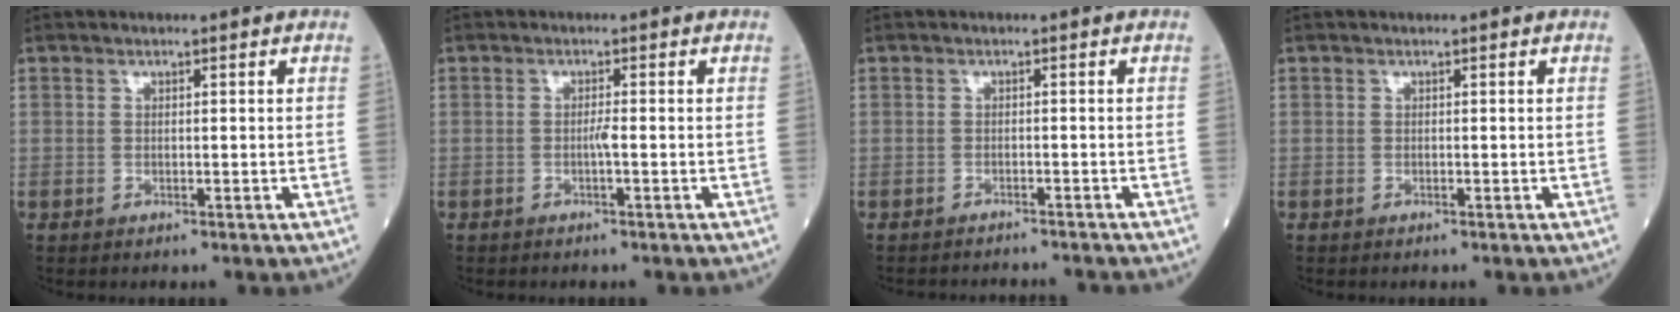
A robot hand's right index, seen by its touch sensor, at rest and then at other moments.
{"total": 1.2, "force": [-0.3, -0.2, 1.2], "torque": [-0.022, -0.001, -0.007]}
{"total": 5.2, "force": [-5.1, 0.6, 0.4], "torque": [0.001, 0.000, -0.064]}
{"total": 0.0}